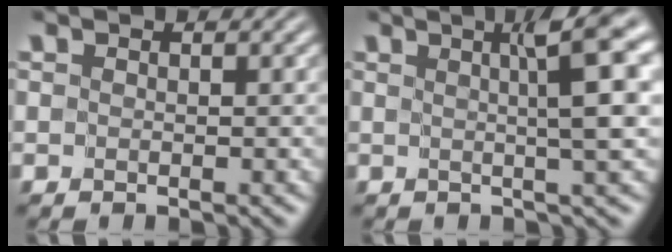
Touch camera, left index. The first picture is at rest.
{"total": 6.2, "force": [1.5, 0.7, 6.0], "torque": [-0.064, 0.014, 0.020]}